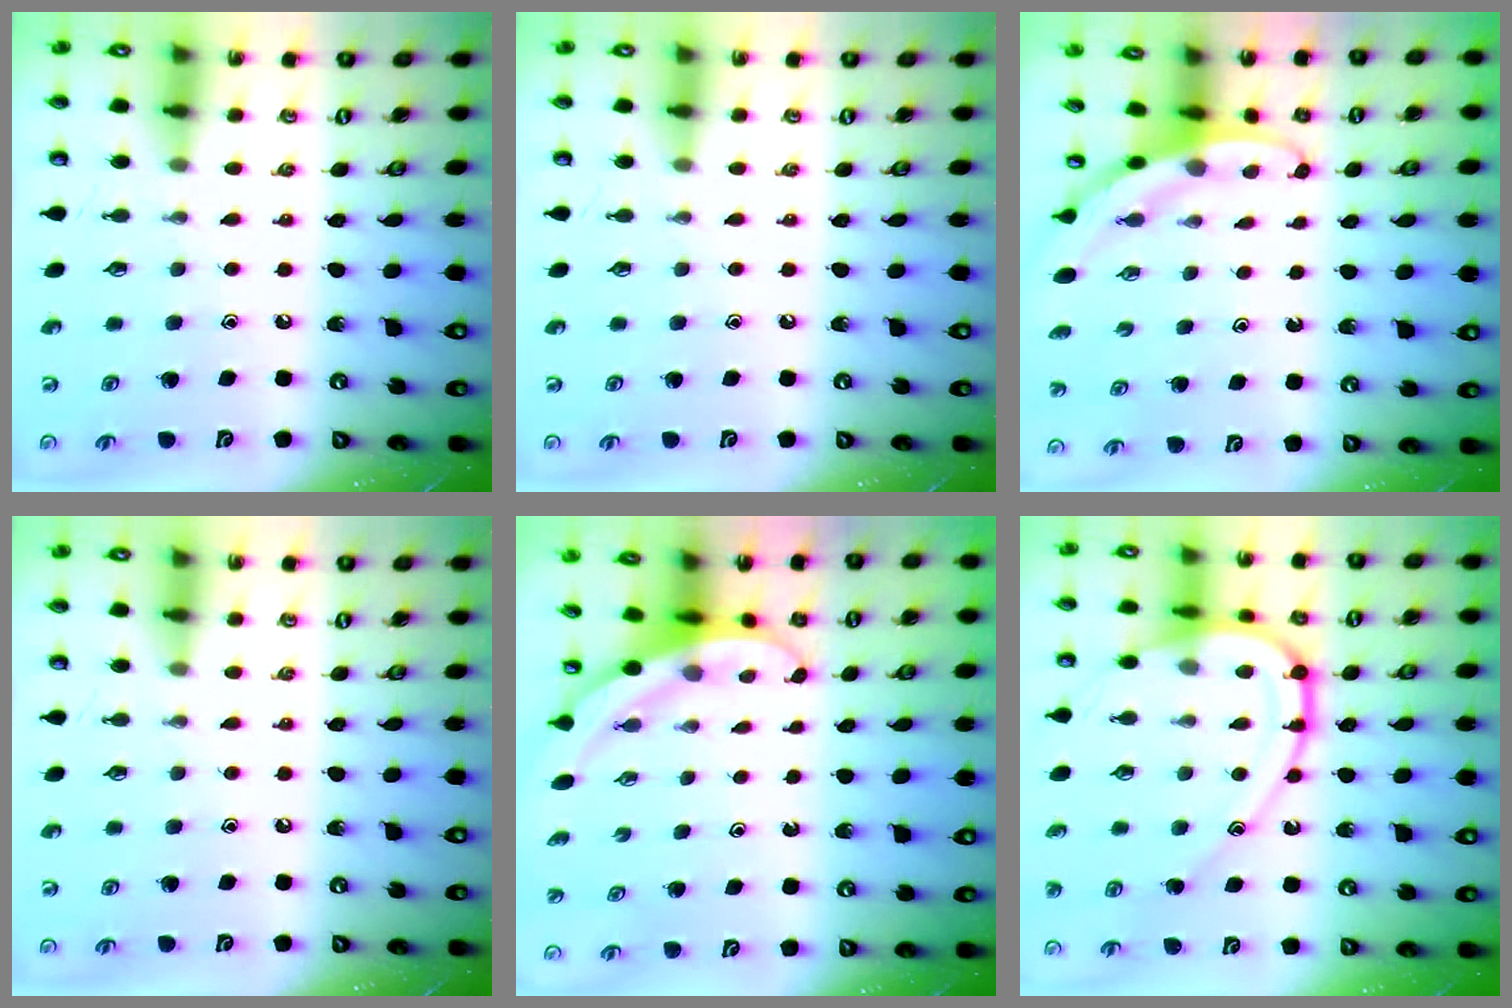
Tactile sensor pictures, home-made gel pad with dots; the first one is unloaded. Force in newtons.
{"total": 0.0}
{"total": 3.1, "press": 3.1, "slide": 0.1}
{"total": 0.0}
{"total": 3.8, "press": 3.8, "slide": 0.2}
{"total": 14.2, "press": 14.1, "slide": 1.5}